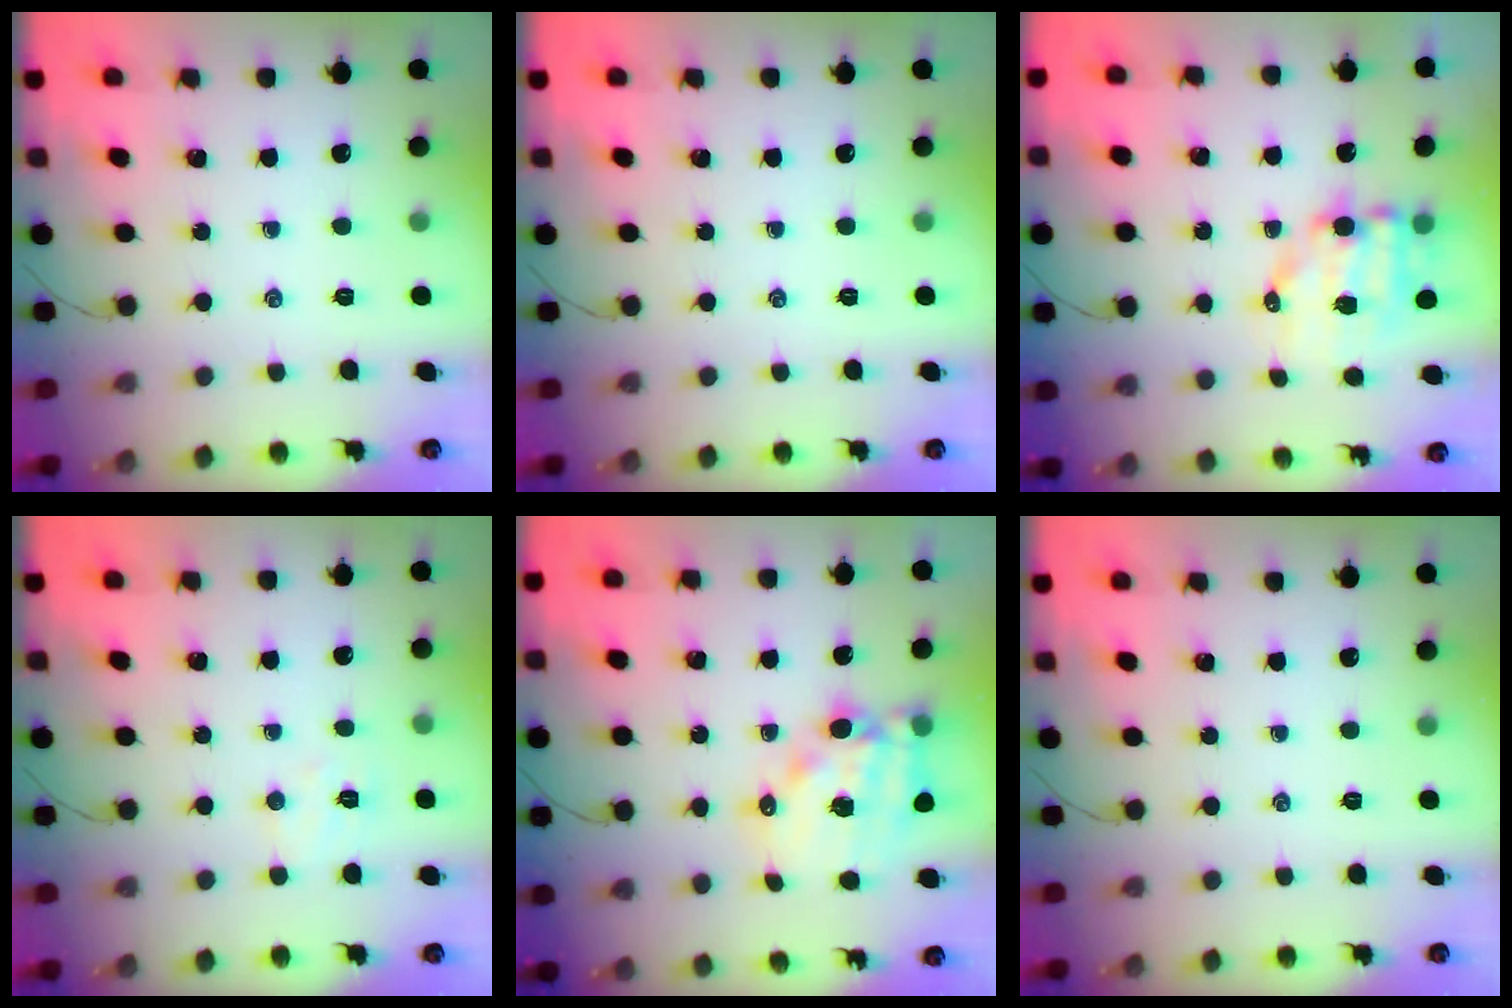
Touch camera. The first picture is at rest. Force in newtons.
{"total": 0.0}
{"total": 9.3, "press": 9.1, "slide": 1.8}
{"total": 5.3, "press": 5.1, "slide": 1.0}
{"total": 15.7, "press": 15.2, "slide": 3.8}
{"total": 0.0}